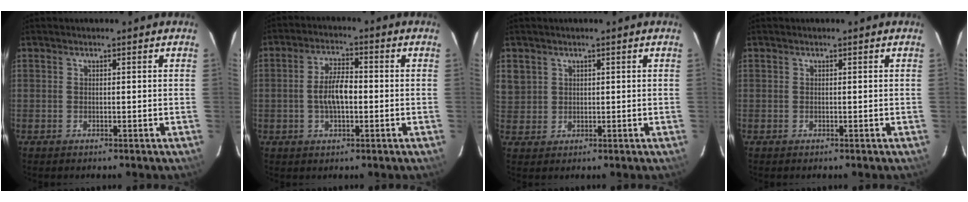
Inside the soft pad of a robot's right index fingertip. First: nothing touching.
{"total": 6.4, "force": [-0.9, 2.7, 5.8], "torque": [-0.110, 0.008, -0.013]}
{"total": 5.3, "force": [1.9, 4.8, 1.1], "torque": [-0.017, 0.008, 0.047]}
{"total": 0.0}